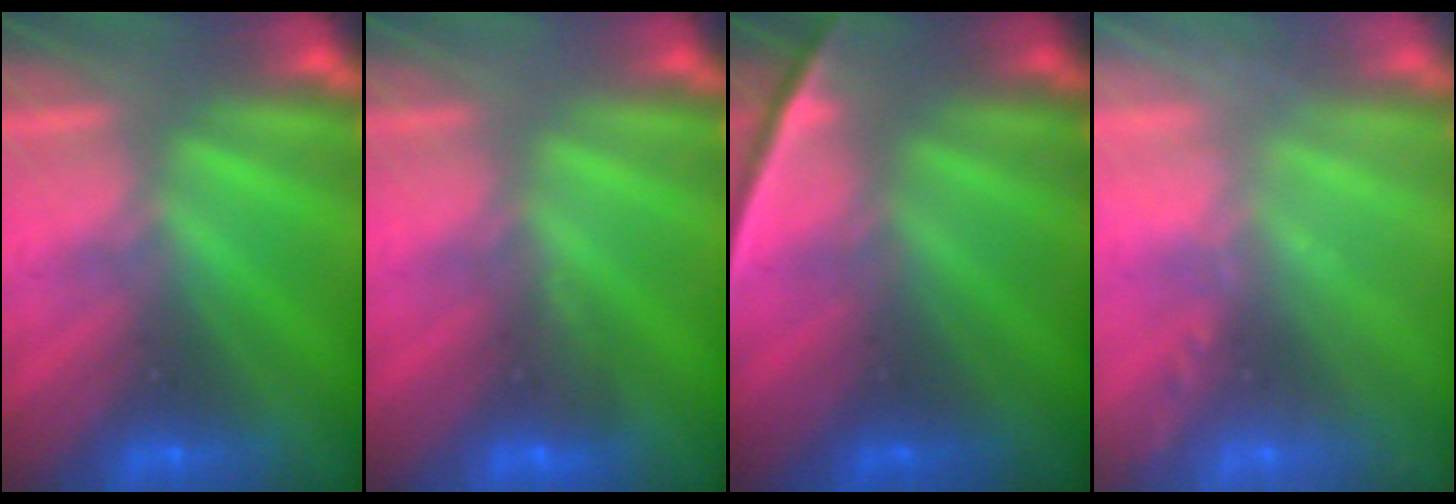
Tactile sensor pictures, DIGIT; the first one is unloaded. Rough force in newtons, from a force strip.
{"total": 2.9}
{"total": 2.3}
{"total": 2.4}